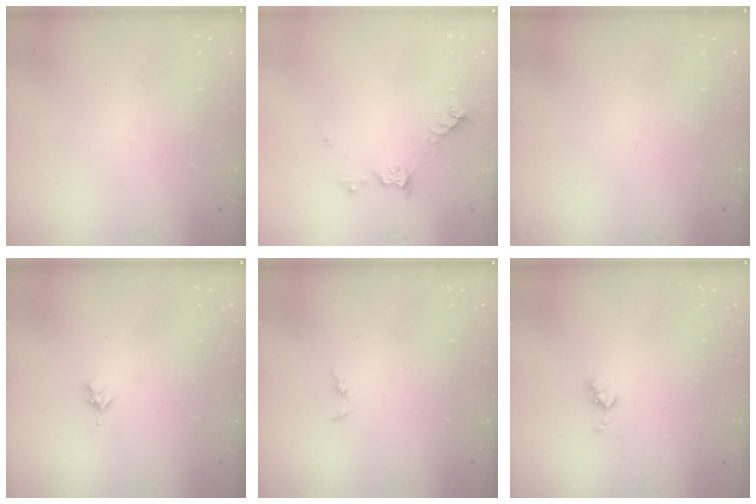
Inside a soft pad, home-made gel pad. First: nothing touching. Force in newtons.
{"total": 8.8, "press": 8.8, "slide": 0.4}
{"total": 0.0}
{"total": 2.7, "press": 2.6, "slide": 0.5}
{"total": 2.4, "press": 2.3, "slide": 0.2}
{"total": 4.4, "press": 4.3, "slide": 0.7}